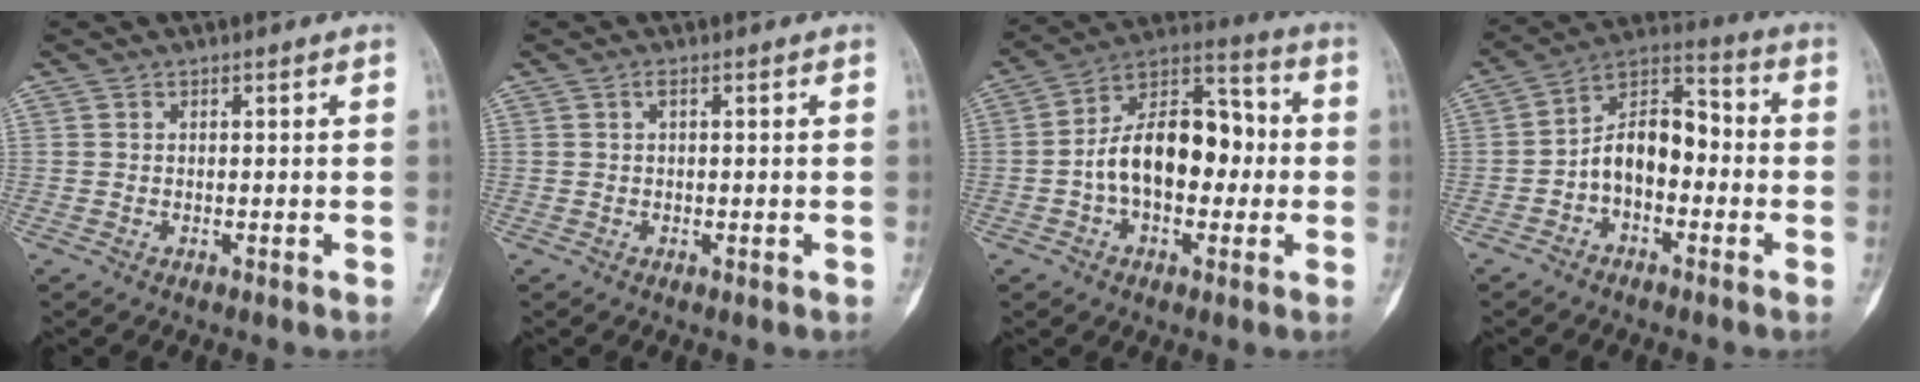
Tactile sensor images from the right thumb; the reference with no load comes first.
{"total": 1.5, "force": [0.0, 0.5, 1.4], "torque": [-0.026, 0.002, 0.000]}
{"total": 16.8, "force": [-1.3, 10.2, 13.4], "torque": [-0.195, 0.048, -0.029]}
{"total": 11.0, "force": [-2.3, 6.9, 8.2], "torque": [-0.115, 0.050, -0.054]}